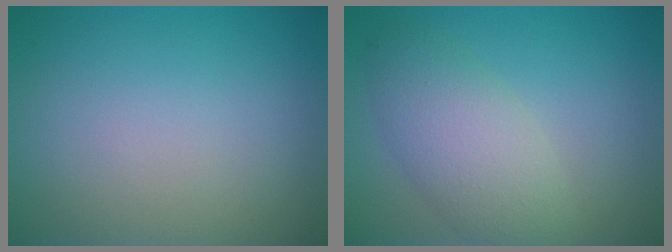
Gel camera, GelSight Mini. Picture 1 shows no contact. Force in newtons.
{"total": 4.6, "press": 4.6, "slide": 0.2}